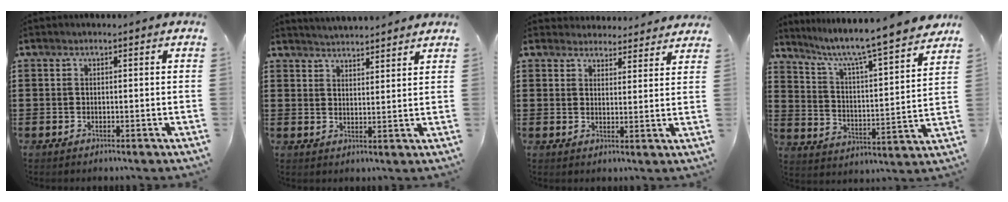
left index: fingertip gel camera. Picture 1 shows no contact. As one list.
[{"total": 3.1, "force": [3.1, -0.4, -0.2], "torque": [-0.007, -0.014, 0.056]}, {"total": 3.6, "force": [3.6, 0.6, 0.1], "torque": [-0.006, -0.017, 0.066]}, {"total": 6.7, "force": [5.8, -0.3, 3.3], "torque": [-0.090, -0.055, 0.089]}]